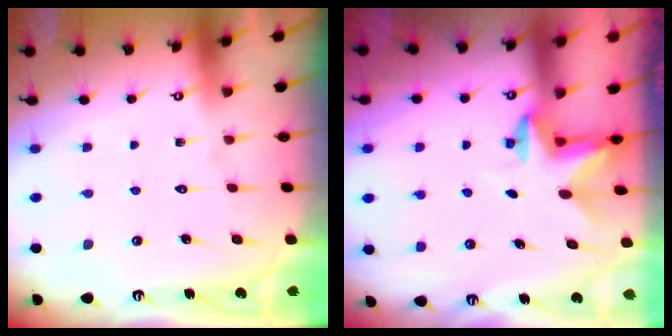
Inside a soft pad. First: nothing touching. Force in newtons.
{"total": 2.4, "press": 2.3, "slide": 0.4}